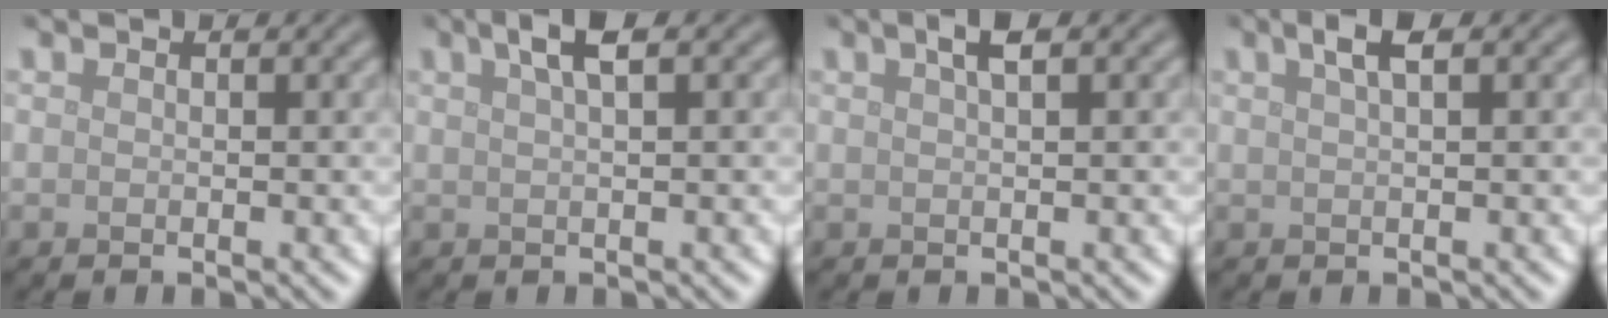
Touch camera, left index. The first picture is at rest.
{"total": 2.6, "force": [1.4, 0.6, 2.1], "torque": [-0.028, 0.007, 0.022]}
{"total": 1.8, "force": [0.9, 0.4, 1.5], "torque": [-0.021, 0.007, 0.014]}
{"total": 2.2, "force": [1.2, 0.6, 1.8], "torque": [-0.023, 0.007, 0.017]}